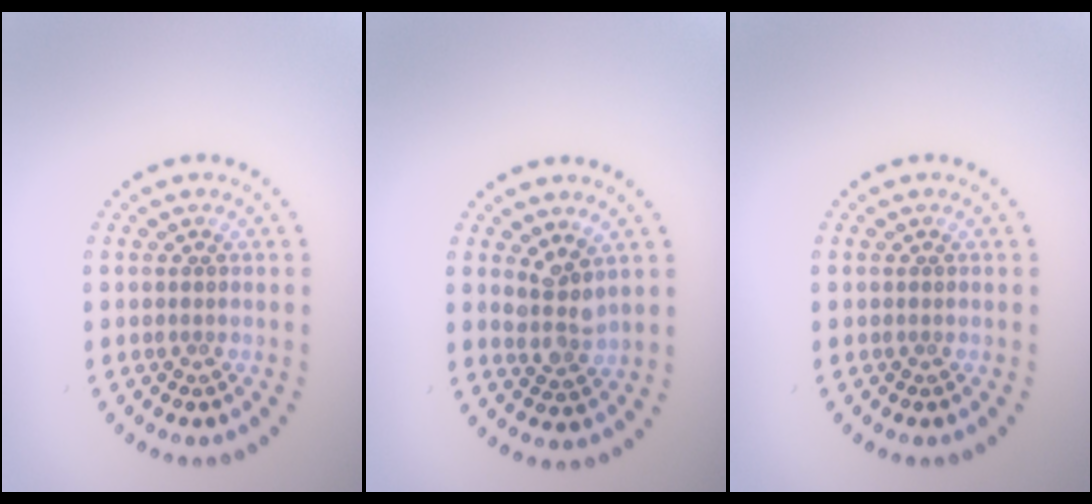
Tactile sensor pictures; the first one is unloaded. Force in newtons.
{"total": 2.6, "press": 2.2, "slide": 1.5}
{"total": 0.0}